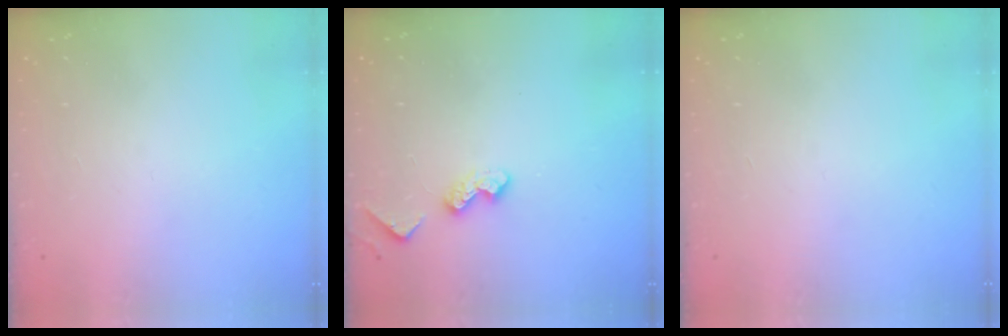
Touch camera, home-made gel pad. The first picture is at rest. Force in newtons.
{"total": 5.3, "press": 5.2, "slide": 0.8}
{"total": 0.0}